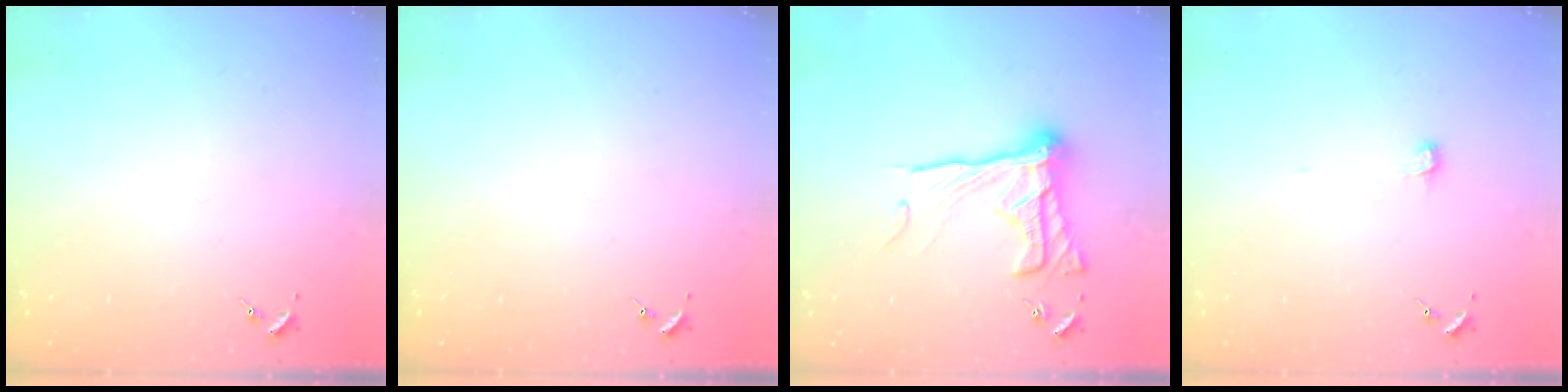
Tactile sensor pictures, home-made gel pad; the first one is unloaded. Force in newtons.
{"total": 0.0}
{"total": 18.8, "press": 18.7, "slide": 1.7}
{"total": 4.1, "press": 4.0, "slide": 0.4}